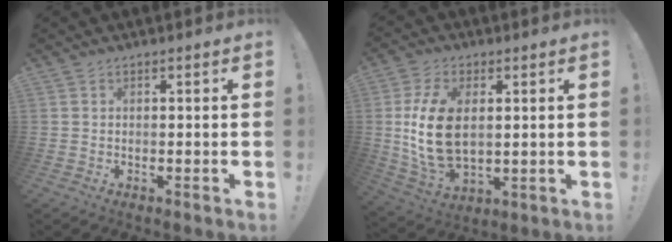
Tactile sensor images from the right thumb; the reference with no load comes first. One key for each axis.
{"total": 15.4, "fx": 1.6, "fy": 9.4, "fz": 12.1, "tx": -0.238, "ty": -0.002, "tz": 0.034}